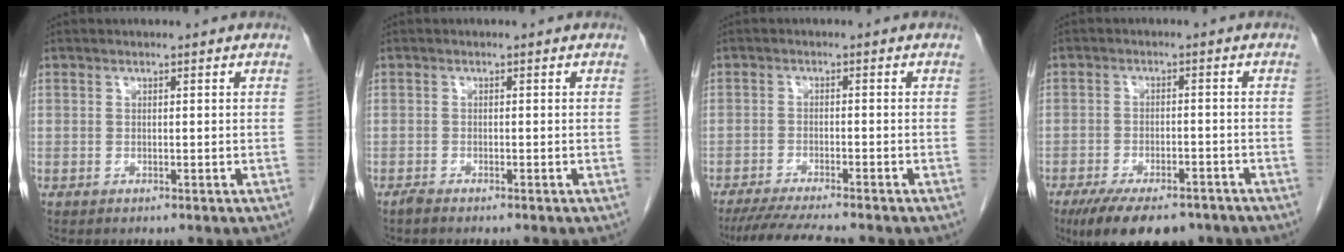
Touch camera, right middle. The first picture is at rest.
{"total": 0.9, "force": [-0.9, 0.0, 0.4], "torque": [-0.015, -0.002, -0.017]}
{"total": 8.1, "force": [-7.2, -0.1, 3.8], "torque": [-0.059, -0.024, -0.116]}
{"total": 12.1, "force": [-9.0, 4.6, 6.5], "torque": [-0.105, -0.009, -0.136]}